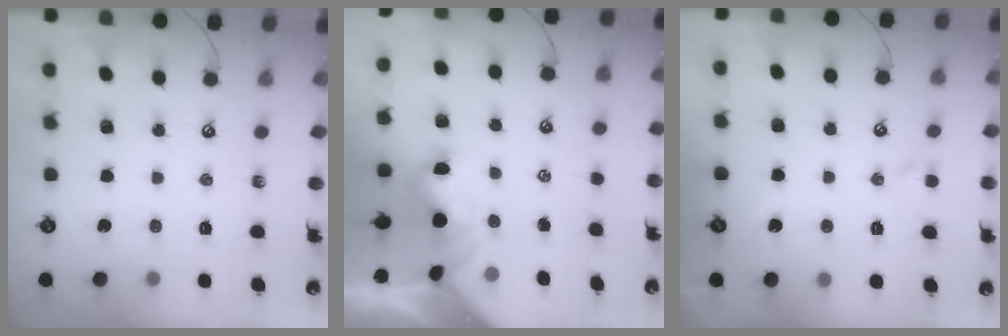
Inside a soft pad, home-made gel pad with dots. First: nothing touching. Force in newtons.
{"total": 2.2, "press": 2.1, "slide": 0.7}
{"total": 2.3, "press": 2.2, "slide": 0.6}